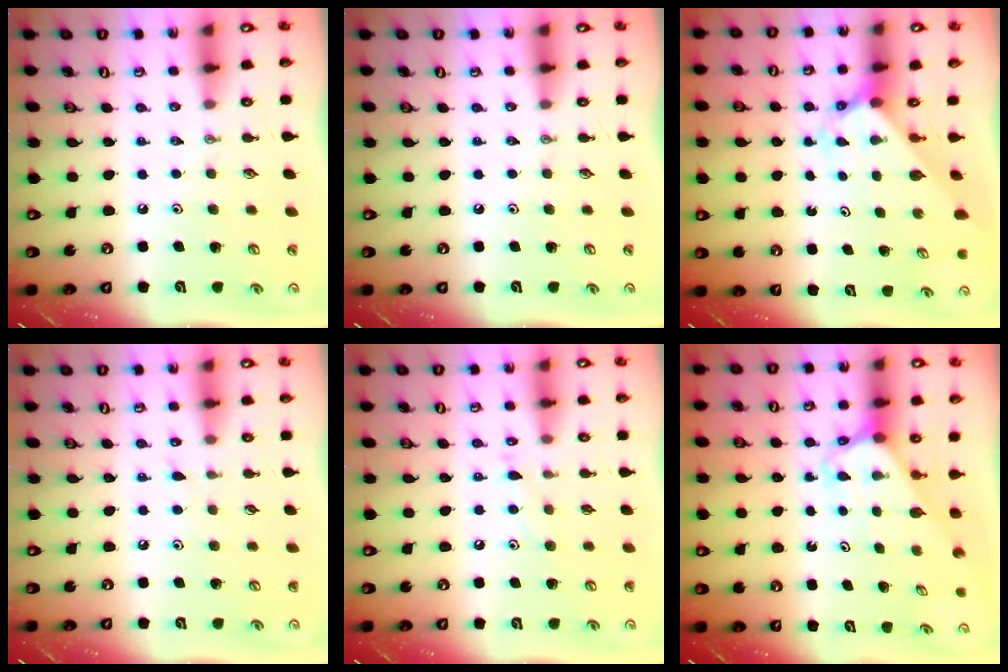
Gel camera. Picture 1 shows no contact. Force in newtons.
{"total": 0.0}
{"total": 2.3, "press": 2.3, "slide": 0.2}
{"total": 6.0, "press": 6.0, "slide": 0.4}
{"total": 5.8, "press": 5.8, "slide": 0.2}
{"total": 2.5, "press": 2.5, "slide": 0.2}